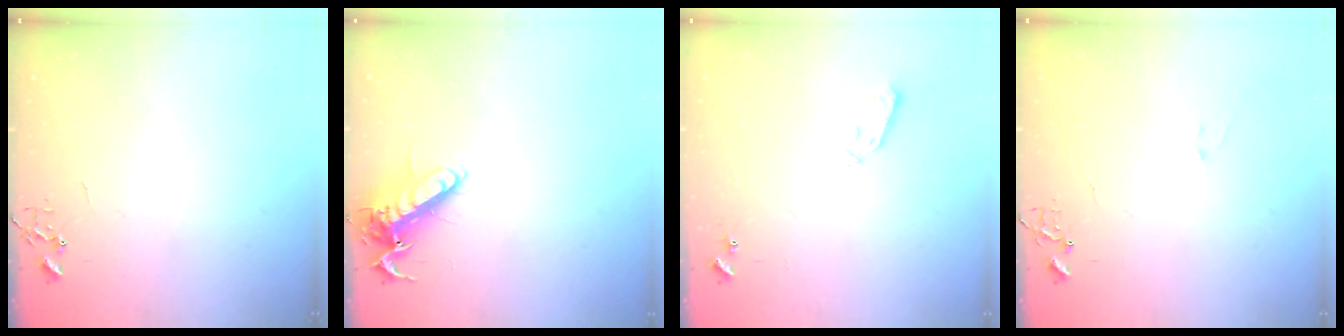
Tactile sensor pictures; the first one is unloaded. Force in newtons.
{"total": 12.3, "press": 12.1, "slide": 1.8}
{"total": 4.1, "press": 4.1, "slide": 0.6}
{"total": 7.0, "press": 7.0, "slide": 0.7}